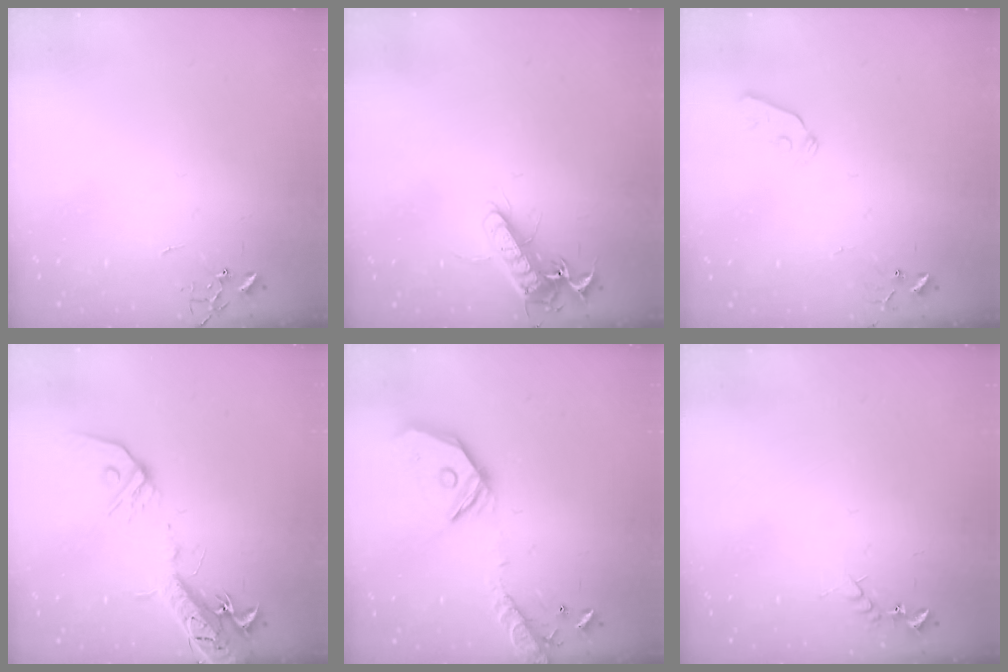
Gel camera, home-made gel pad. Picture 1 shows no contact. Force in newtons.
{"total": 13.3, "press": 13.2, "slide": 1.1}
{"total": 4.1, "press": 4.0, "slide": 0.6}
{"total": 16.6, "press": 16.3, "slide": 3.5}
{"total": 18.4, "press": 18.2, "slide": 3.1}
{"total": 6.0, "press": 6.0, "slide": 0.6}